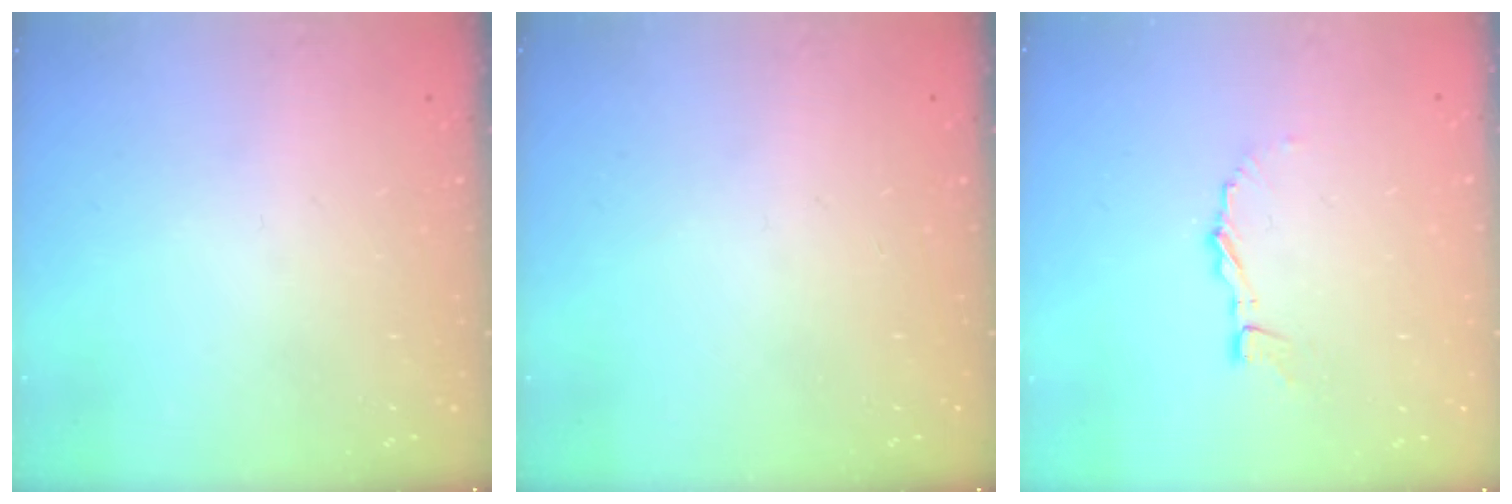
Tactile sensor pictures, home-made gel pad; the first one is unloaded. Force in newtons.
{"total": 0.0}
{"total": 3.5, "press": 3.5, "slide": 0.3}